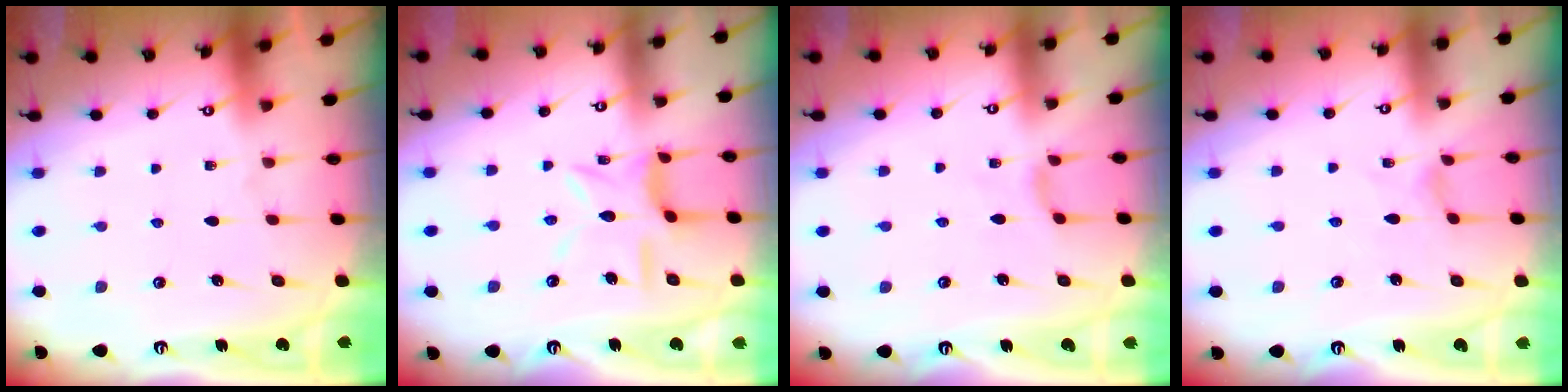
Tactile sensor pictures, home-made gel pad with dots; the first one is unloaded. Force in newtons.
{"total": 10.6, "press": 10.5, "slide": 0.8}
{"total": 1.8, "press": 1.7, "slide": 0.5}
{"total": 0.0}